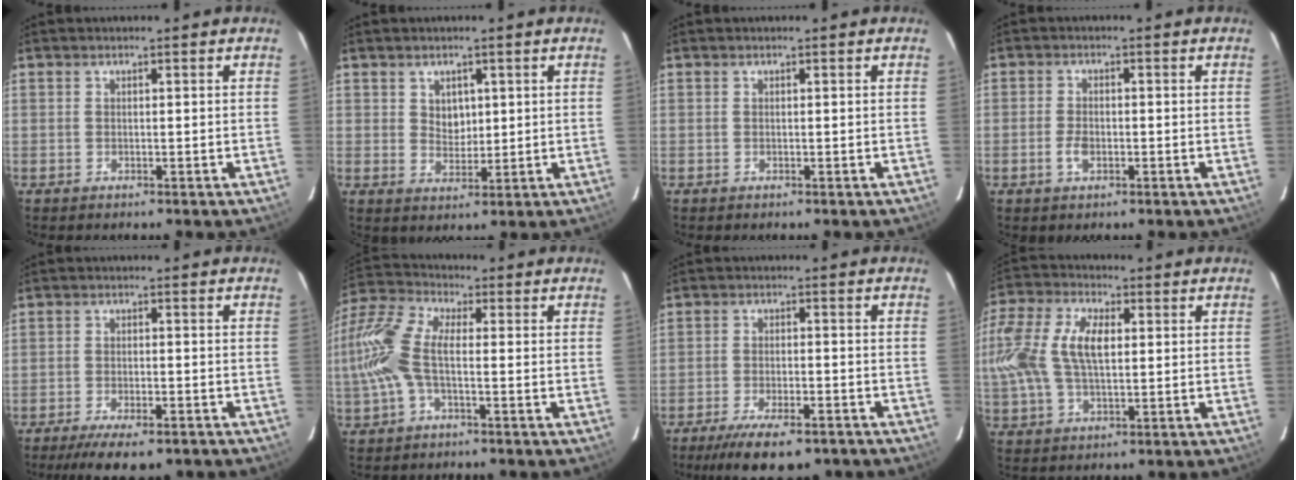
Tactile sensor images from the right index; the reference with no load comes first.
{"total": 3.5, "force": [1.3, 2.8, 1.7], "torque": [-0.023, 0.003, 0.026]}
{"total": 0.0}
{"total": 3.1, "force": [-1.1, 1.8, 2.3], "torque": [-0.049, 0.000, -0.021]}
{"total": 10.1, "force": [-7.8, 3.0, 5.8], "torque": [-0.128, -0.025, -0.120]}
{"total": 12.1, "force": [-1.4, 5.2, 10.9], "torque": [-0.241, 0.013, -0.035]}
{"total": 12.5, "force": [-9.3, 3.9, 7.4], "torque": [-0.157, -0.028, -0.144]}
{"total": 16.7, "force": [2.0, 8.9, 14.0], "torque": [-0.298, 0.019, 0.032]}